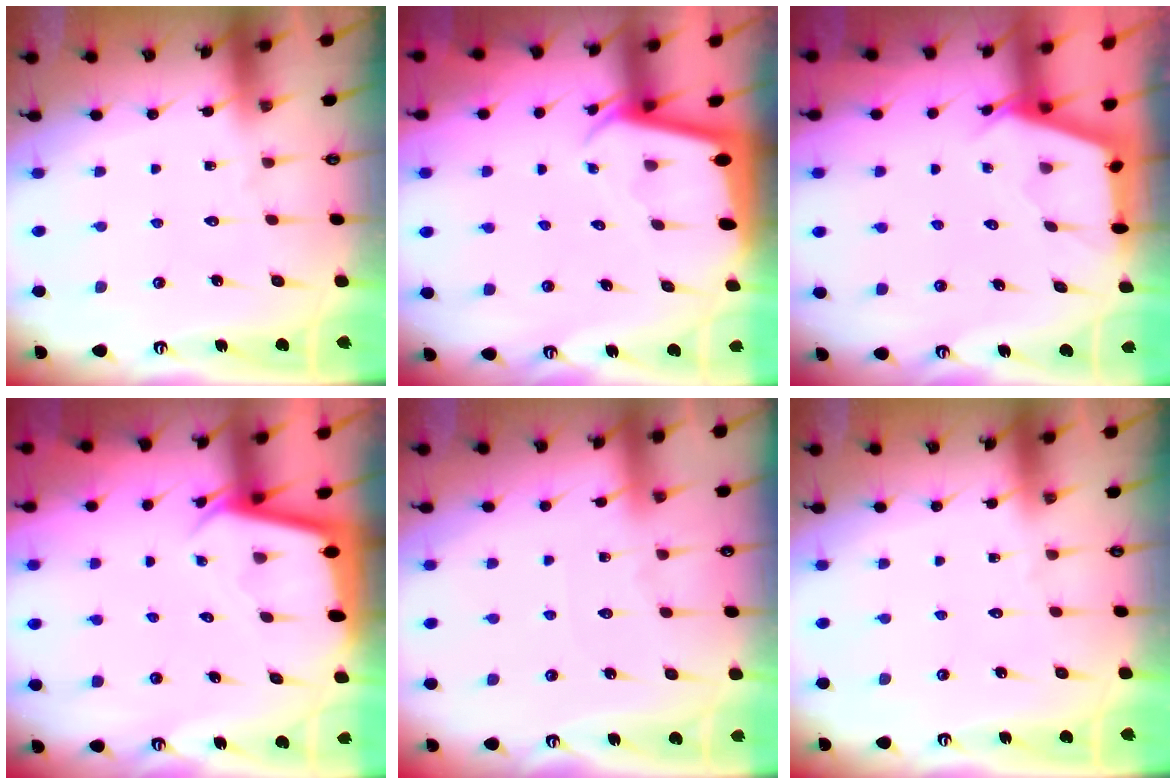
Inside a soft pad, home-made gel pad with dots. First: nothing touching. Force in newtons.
{"total": 2.0, "press": 2.0, "slide": 0.1}
{"total": 2.6, "press": 2.6, "slide": 0.3}
{"total": 2.3, "press": 2.3, "slide": 0.1}
{"total": 2.6, "press": 2.6, "slide": 0.4}
{"total": 0.0}